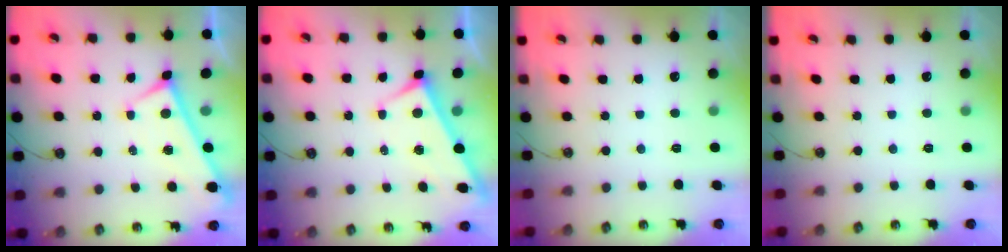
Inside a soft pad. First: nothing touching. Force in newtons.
{"total": 3.7, "press": 3.7, "slide": 0.5}
{"total": 0.0}
{"total": 0.0}